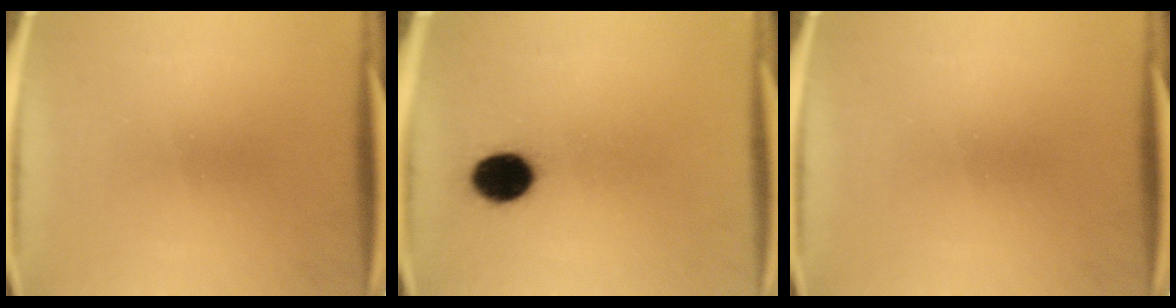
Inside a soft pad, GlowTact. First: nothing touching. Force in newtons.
{"total": 8.4}
{"total": 0.0}